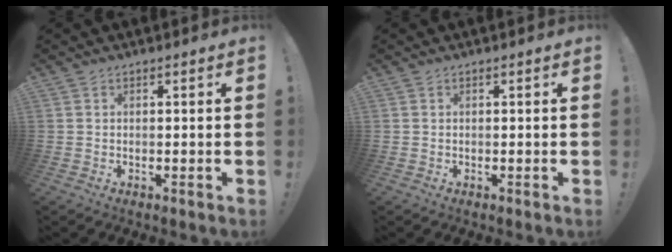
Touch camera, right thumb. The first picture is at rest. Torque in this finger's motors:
{"motor_torque": [-0.03, 0.03, -0.13, 0.12, 0.00]}